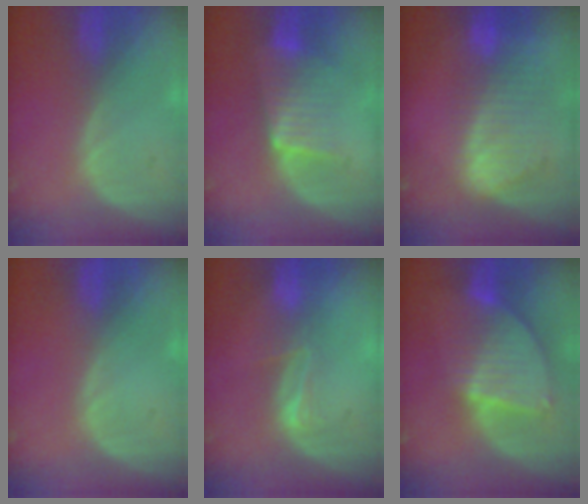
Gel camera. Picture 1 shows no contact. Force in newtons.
{"total": 6.5, "press": 6.1, "slide": 2.1}
{"total": 9.3, "press": 8.1, "slide": 4.6}
{"total": 0.0}
{"total": 2.7, "press": 2.3, "slide": 1.5}
{"total": 8.7, "press": 7.5, "slide": 4.4}